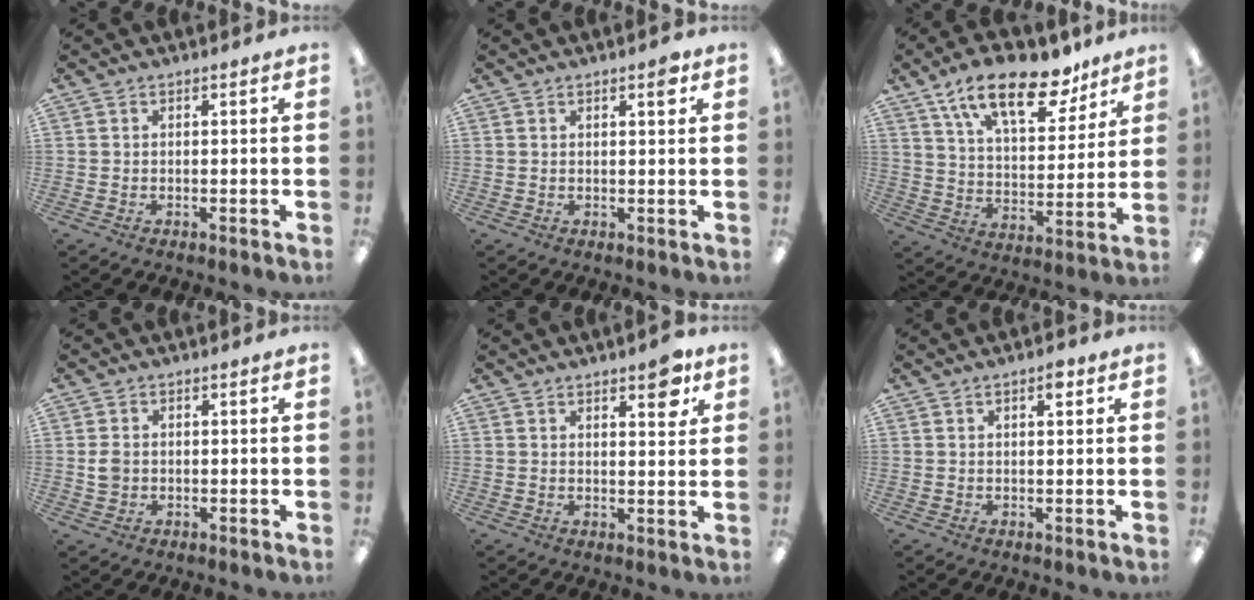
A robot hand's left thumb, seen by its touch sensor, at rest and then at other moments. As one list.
[{"total": 2.5, "force": [1.6, 0.5, 1.9], "torque": [-0.024, -0.004, 0.024]}, {"total": 19.0, "force": [12.7, 8.2, 11.5], "torque": [-0.187, -0.064, 0.216]}, {"total": 2.8, "force": [0.0, 2.3, 1.5], "torque": [-0.021, 0.002, -0.001]}, {"total": 5.8, "force": [3.7, 2.0, 4.0], "torque": [-0.041, -0.020, 0.055]}, {"total": 2.7, "force": [1.6, 0.9, 2.1], "torque": [-0.029, -0.002, 0.023]}]